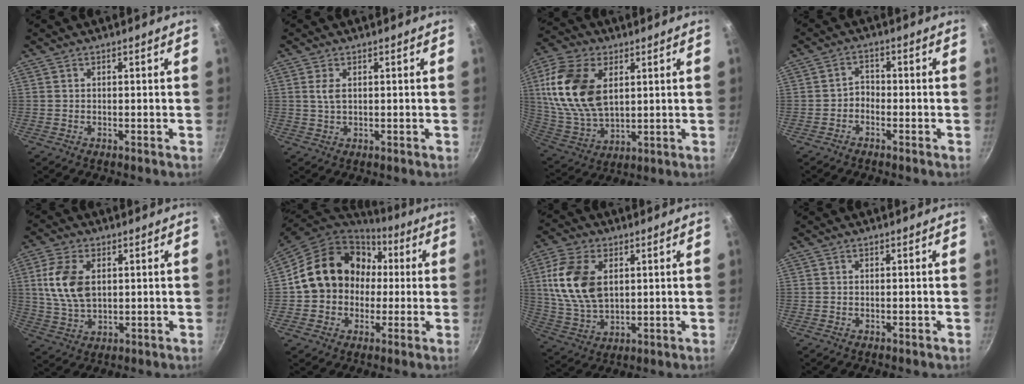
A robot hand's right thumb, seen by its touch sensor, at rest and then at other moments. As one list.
[{"total": 2.5, "force": [0.7, 1.2, 2.1], "torque": [-0.042, -0.003, 0.014]}, {"total": 18.6, "force": [4.8, 11.3, 14.0], "torque": [-0.261, -0.012, 0.100]}, {"total": 2.3, "force": [-1.5, 1.5, 1.0], "torque": [-0.009, 0.023, -0.031]}, {"total": 10.6, "force": [2.2, 6.4, 8.1], "torque": [-0.152, -0.009, 0.044]}, {"total": 18.0, "force": [1.7, 15.4, 9.2], "torque": [-0.123, 0.046, 0.024]}, {"total": 14.3, "force": [3.3, 8.8, 10.7], "torque": [-0.198, -0.009, 0.070]}, {"total": 0.0}]